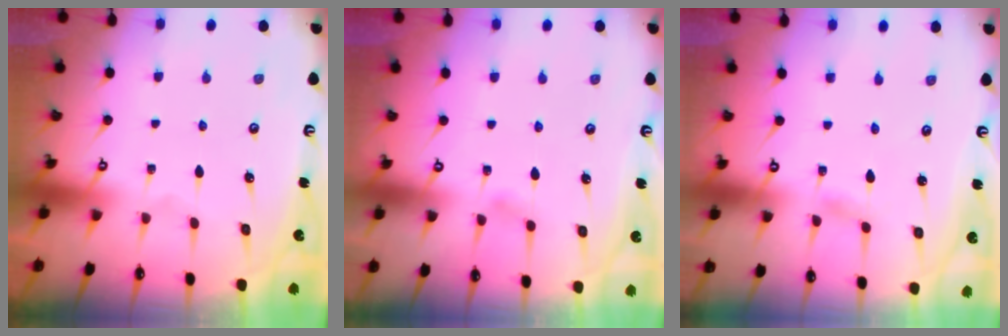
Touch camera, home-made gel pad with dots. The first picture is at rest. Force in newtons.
{"total": 3.7, "press": 3.7, "slide": 0.5}
{"total": 1.5, "press": 1.5, "slide": 0.2}